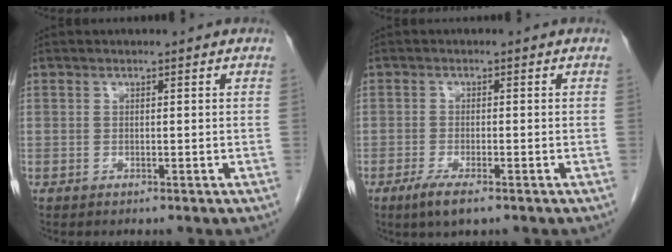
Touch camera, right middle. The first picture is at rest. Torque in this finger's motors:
{"motor_torque": [0.79, -0.45, 0.27, 0.07]}